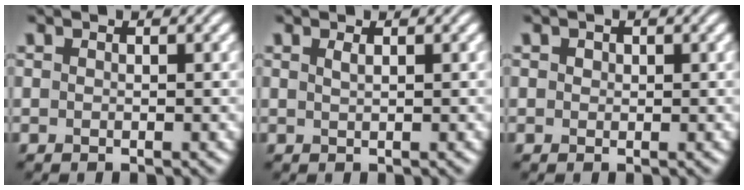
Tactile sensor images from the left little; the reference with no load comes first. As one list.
[{"total": 0.8, "force": [0.4, 0.3, 0.7], "torque": [-0.009, 0.002, 0.006]}, {"total": 0.6, "force": [0.2, 0.5, 0.2], "torque": [-0.004, -0.001, 0.003]}]